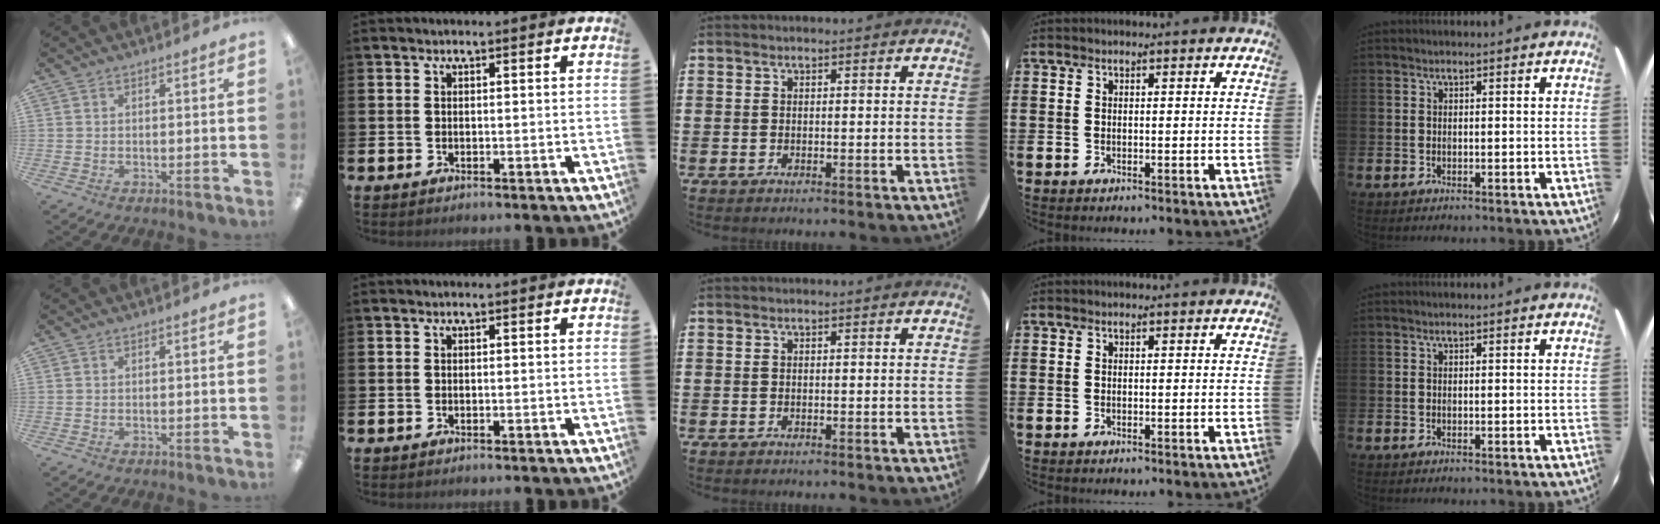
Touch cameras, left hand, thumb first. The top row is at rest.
{}